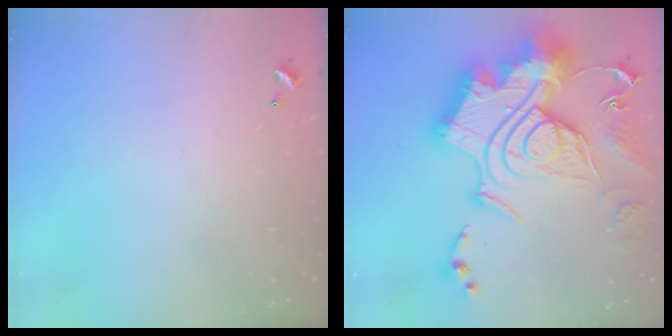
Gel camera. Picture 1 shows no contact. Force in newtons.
{"total": 1.1, "press": 1.1, "slide": 0.0}